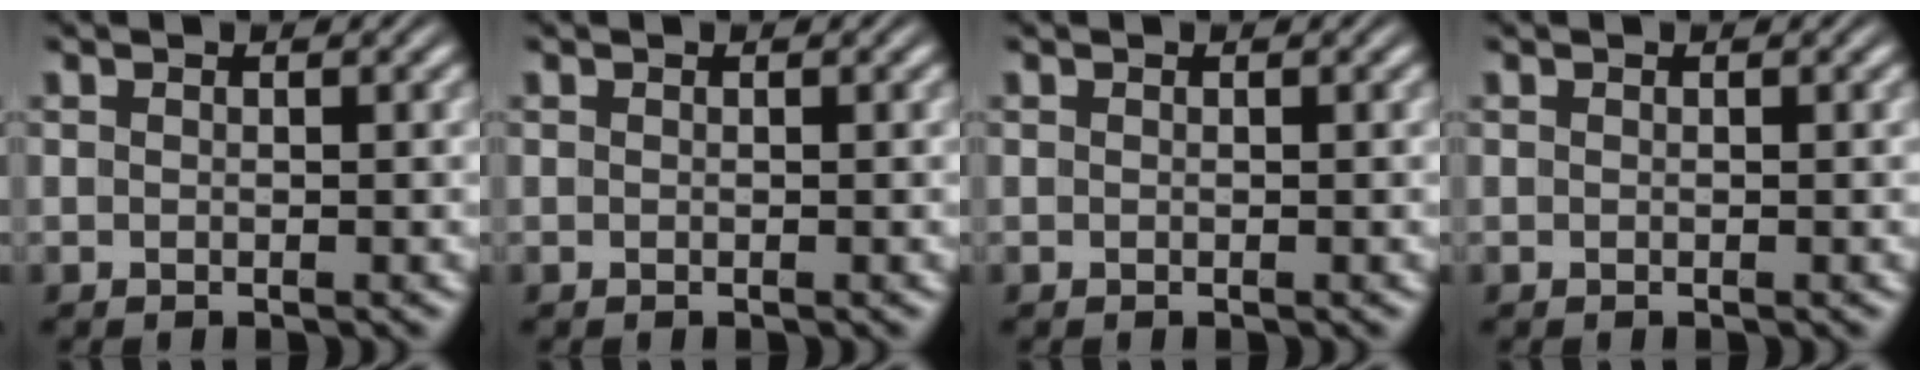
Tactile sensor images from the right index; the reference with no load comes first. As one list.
[{"total": 0.0}, {"total": 0.0}, {"total": 0.0}]